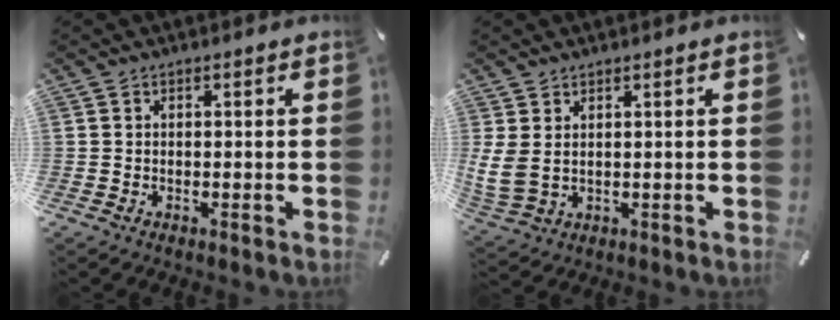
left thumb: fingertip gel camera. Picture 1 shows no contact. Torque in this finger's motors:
{"motor_torque": [1.95, 2.13, 1.86, -0.14, 0.59]}